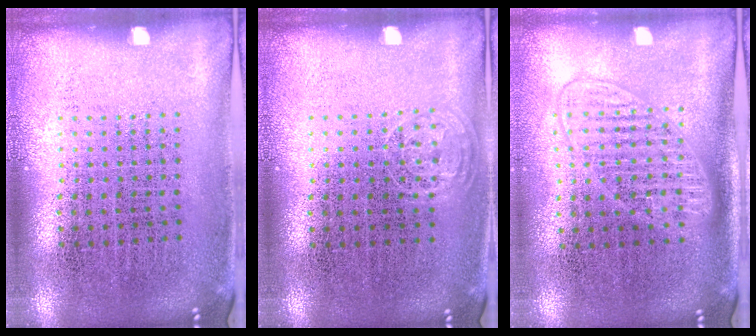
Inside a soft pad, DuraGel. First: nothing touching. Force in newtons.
{"total": 0.7, "press": 0.6, "slide": 0.4}
{"total": 1.5, "press": 1.3, "slide": 0.7}